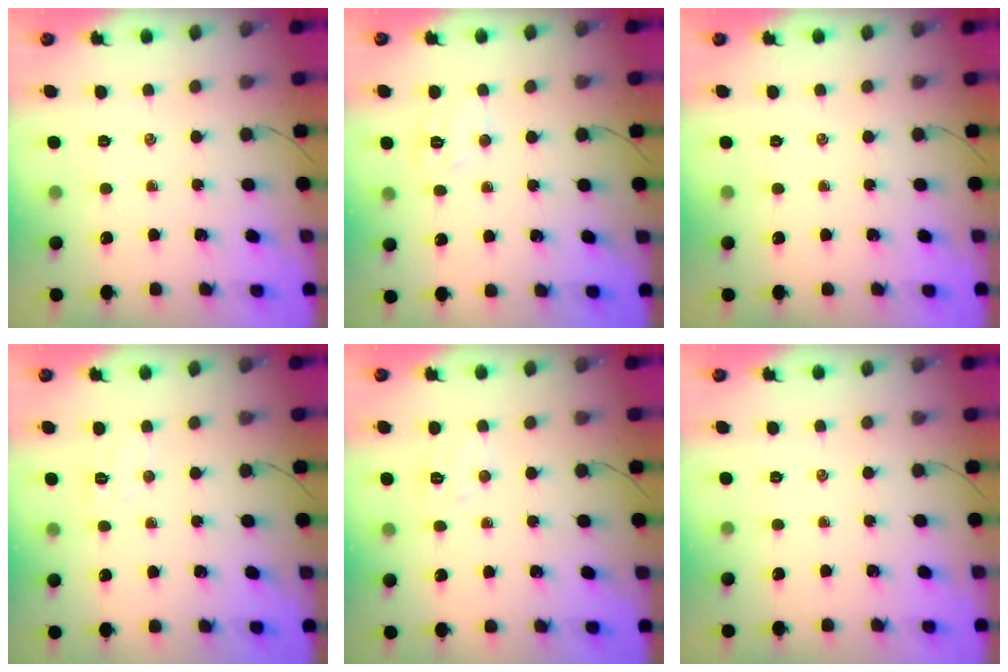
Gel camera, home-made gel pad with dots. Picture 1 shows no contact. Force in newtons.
{"total": 6.4, "press": 6.4, "slide": 0.9}
{"total": 0.0}
{"total": 4.9, "press": 4.8, "slide": 1.2}
{"total": 5.0, "press": 4.9, "slide": 1.0}
{"total": 0.0}